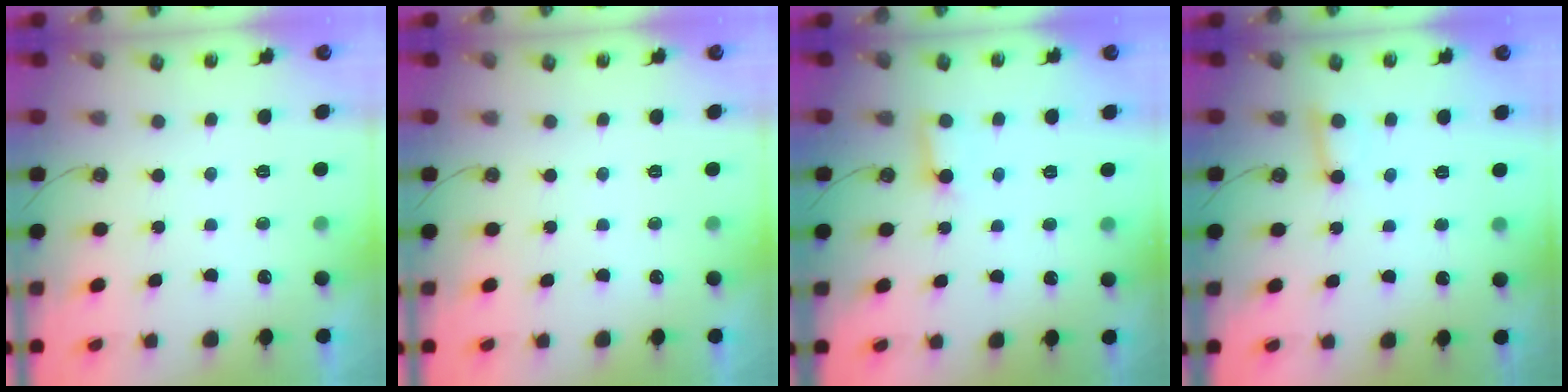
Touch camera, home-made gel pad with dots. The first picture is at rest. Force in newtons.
{"total": 0.0}
{"total": 2.9, "press": 2.9, "slide": 0.2}
{"total": 2.8, "press": 2.7, "slide": 0.6}